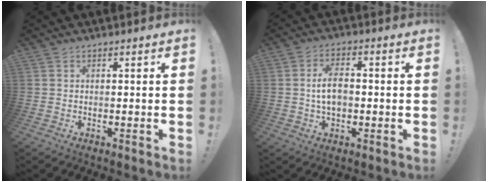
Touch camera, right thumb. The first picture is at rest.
{"total": 7.5, "force": [-0.4, 4.5, 6.0], "torque": [-0.101, 0.007, -0.011]}